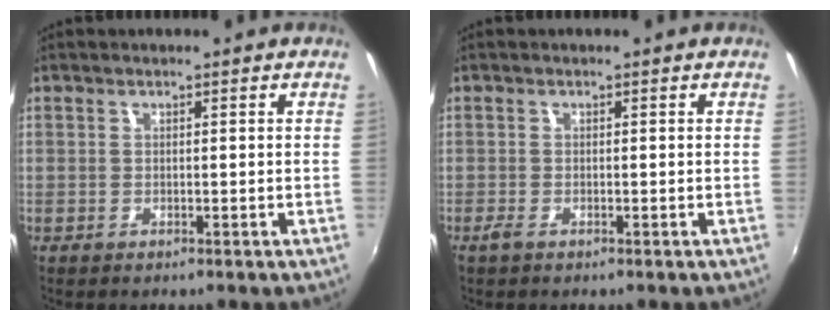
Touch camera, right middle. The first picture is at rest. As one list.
[{"total": 1.3, "force": [-0.9, 0.4, 0.8], "torque": [-0.018, -0.005, -0.018]}]